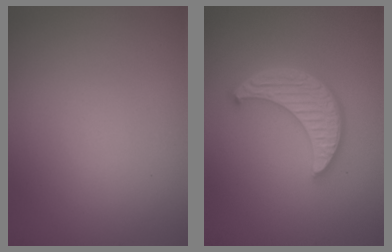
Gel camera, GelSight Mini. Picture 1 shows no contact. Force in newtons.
{"total": 5.2, "press": 4.1, "slide": 3.3}